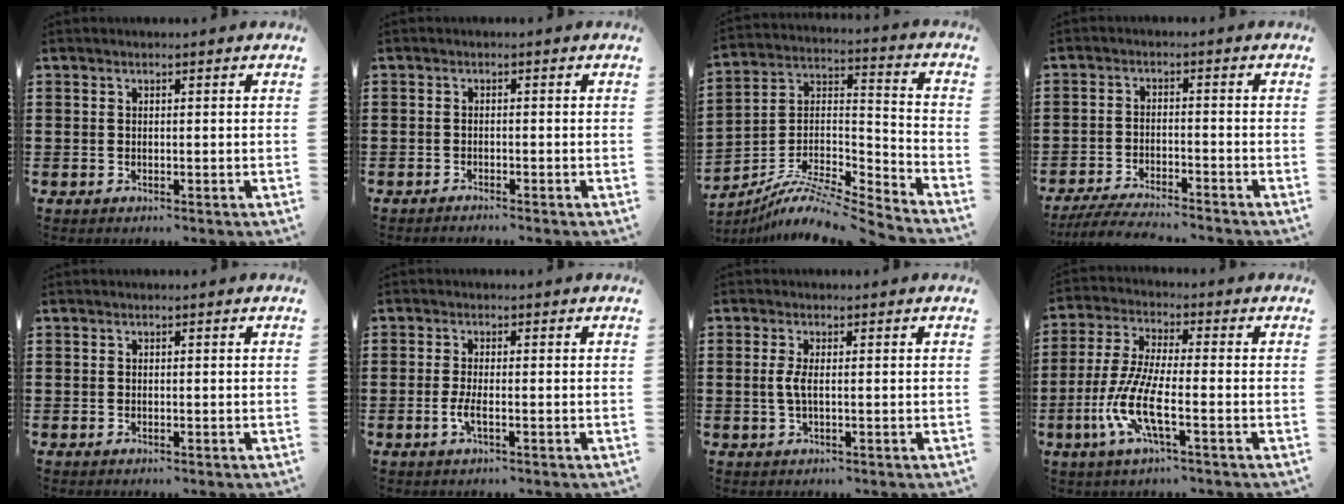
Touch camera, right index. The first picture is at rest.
{"total": 0.9, "force": [-0.9, 0.0, 0.0], "torque": [-0.002, 0.001, -0.019]}
{"total": 8.5, "force": [-7.4, 1.8, 3.9], "torque": [-0.081, 0.006, -0.152]}
{"total": 4.4, "force": [-4.2, 0.1, 1.2], "torque": [-0.026, -0.004, -0.085]}
{"total": 0.0}
{"total": 2.4, "force": [-0.8, 0.3, 2.2], "torque": [-0.053, -0.008, -0.019]}
{"total": 2.5, "force": [0.0, 0.6, 2.4], "torque": [-0.061, -0.006, -0.007]}
{"total": 9.1, "force": [-3.7, 2.0, 8.1], "torque": [-0.196, -0.019, -0.079]}